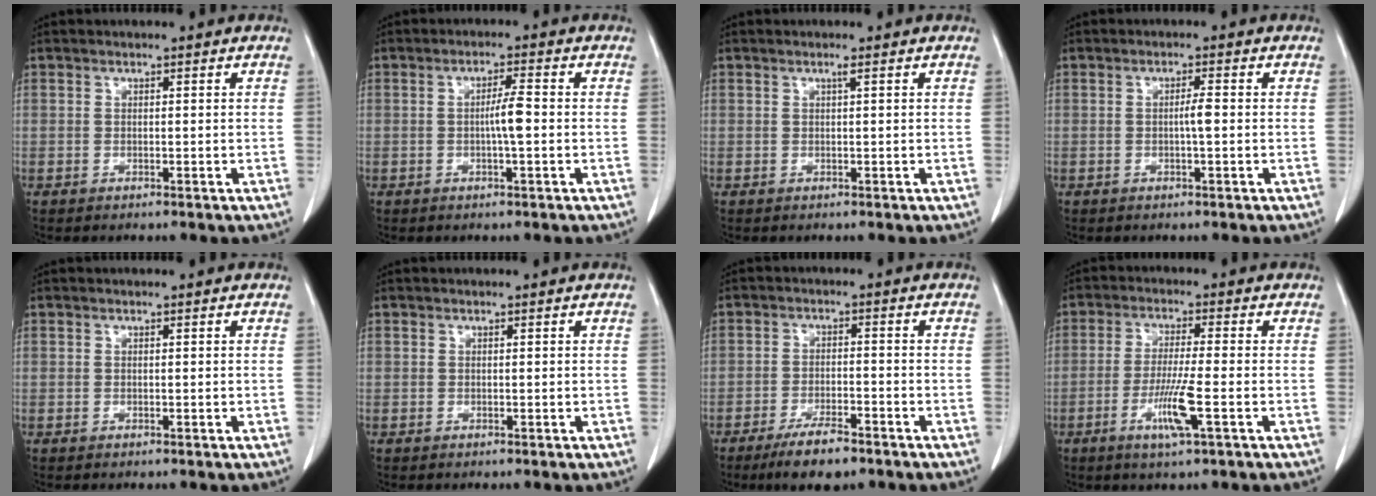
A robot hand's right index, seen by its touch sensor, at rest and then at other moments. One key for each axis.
{"total": 3.6, "fx": -0.4, "fy": 0.0, "fz": 3.6, "tx": -0.062, "ty": 0.000, "tz": -0.007}
{"total": 0.6, "fx": 0.3, "fy": -0.1, "fz": 0.5, "tx": -0.013, "ty": 0.000, "tz": 0.008}
{"total": 2.0, "fx": -0.2, "fy": 0.0, "fz": 2.0, "tx": -0.034, "ty": 0.001, "tz": -0.002}
{"total": 0.0}
{"total": 0.0}
{"total": 6.7, "fx": -4.9, "fy": 1.5, "fz": 4.4, "tx": -0.078, "ty": -0.009, "tz": -0.079}
{"total": 6.8, "fx": -2.6, "fy": -0.2, "fz": 6.3, "tx": -0.120, "ty": -0.014, "tz": -0.049}